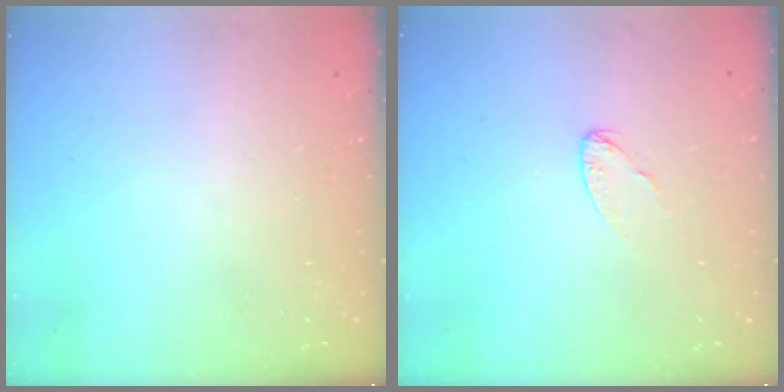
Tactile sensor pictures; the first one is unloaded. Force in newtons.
{"total": 3.9, "press": 3.9, "slide": 0.4}